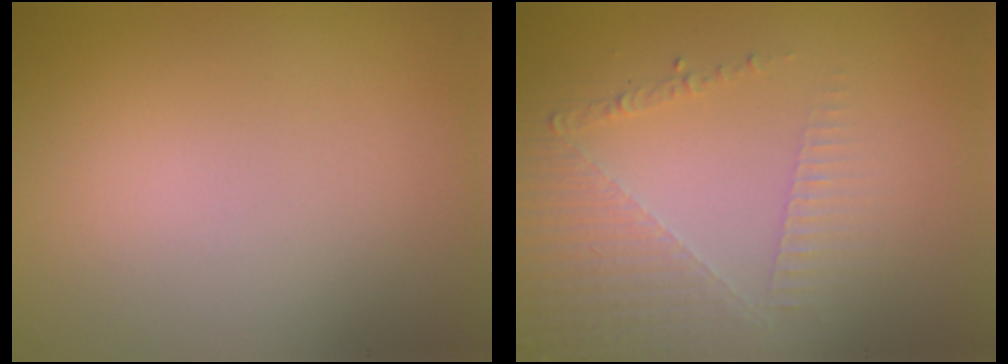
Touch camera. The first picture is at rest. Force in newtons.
{"total": 5.1, "press": 3.2, "slide": 4.0}